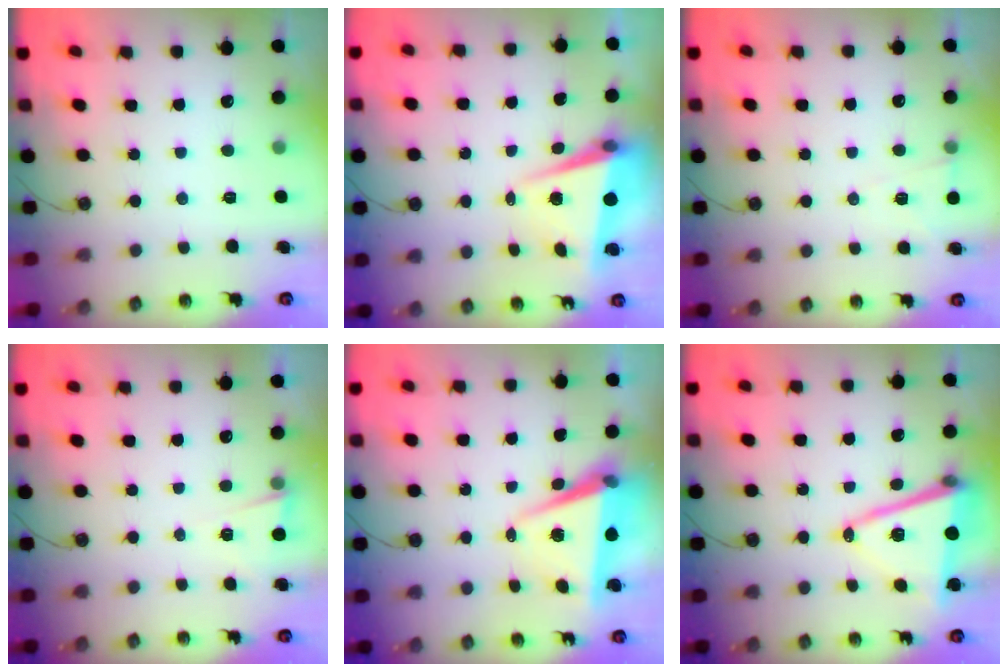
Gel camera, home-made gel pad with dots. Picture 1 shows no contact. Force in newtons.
{"total": 5.9, "press": 5.6, "slide": 2.0}
{"total": 4.8, "press": 3.3, "slide": 3.4}
{"total": 2.8, "press": 2.3, "slide": 1.6}
{"total": 7.2, "press": 5.6, "slide": 4.5}
{"total": 14.3, "press": 13.8, "slide": 3.9}